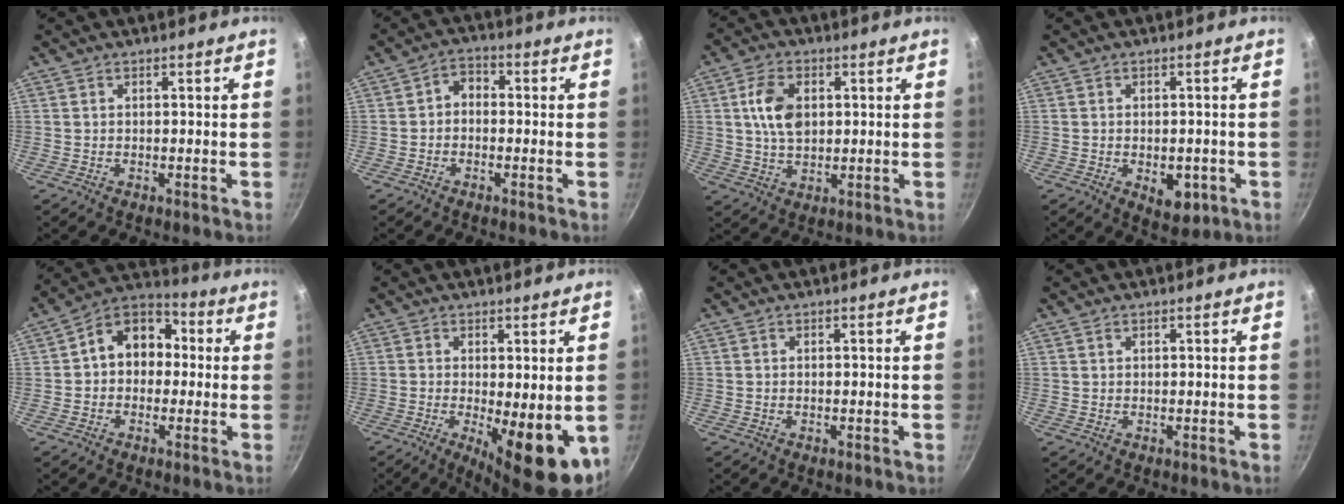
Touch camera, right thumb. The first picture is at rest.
{"total": 3.7, "force": [-0.7, 2.8, 2.3], "torque": [-0.027, 0.017, -0.022]}
{"total": 8.5, "force": [1.6, 5.5, 6.3], "torque": [-0.106, 0.000, 0.029]}
{"total": 6.4, "force": [-1.9, 3.8, 4.8], "torque": [-0.042, 0.001, -0.018]}
{"total": 11.3, "force": [0.5, 9.0, 6.9], "torque": [-0.061, 0.033, -0.017]}
{"total": 11.3, "force": [-2.1, 3.7, 10.5], "torque": [-0.129, -0.009, -0.016]}
{"total": 0.0}
{"total": 0.5, "force": [0.3, 0.3, 0.2], "torque": [-0.003, 0.001, 0.006]}